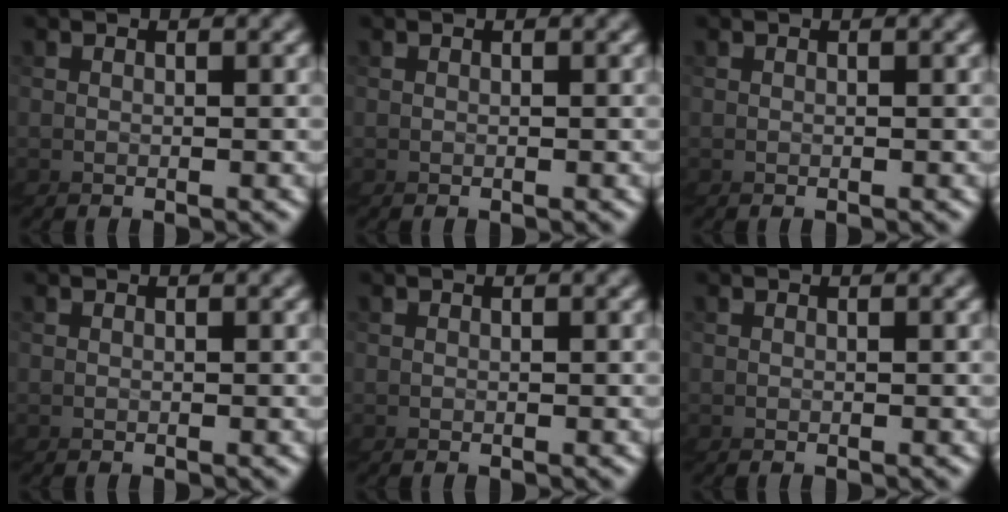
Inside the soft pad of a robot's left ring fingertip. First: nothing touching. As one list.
[{"total": 0.0}, {"total": 0.0}, {"total": 0.0}, {"total": 0.0}, {"total": 0.0}]